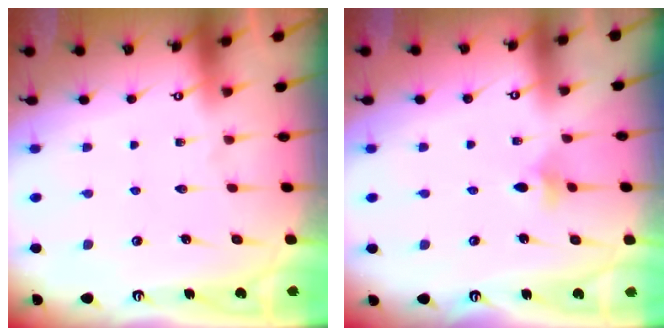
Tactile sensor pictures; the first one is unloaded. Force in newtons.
{"total": 3.8, "press": 3.7, "slide": 0.9}